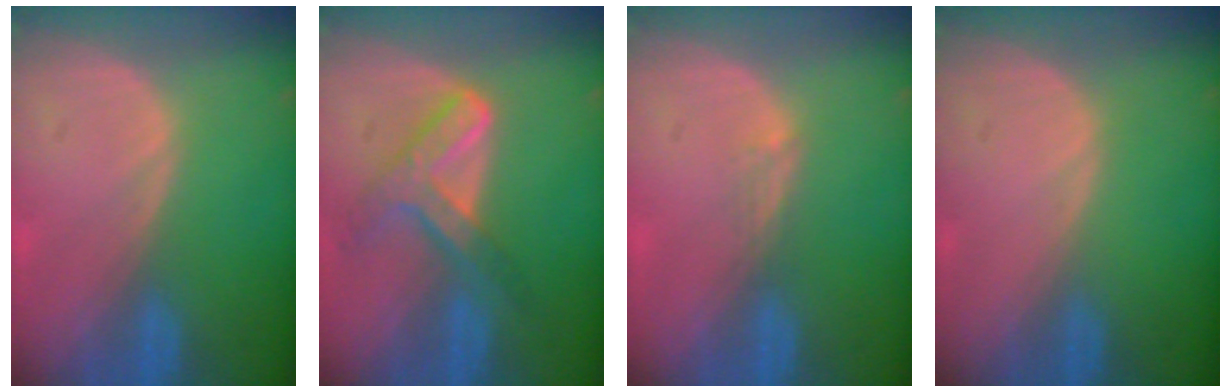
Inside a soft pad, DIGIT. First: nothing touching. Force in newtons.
{"total": 7.3, "press": 6.1, "slide": 3.9}
{"total": 1.5, "press": 1.0, "slide": 1.0}
{"total": 0.0}